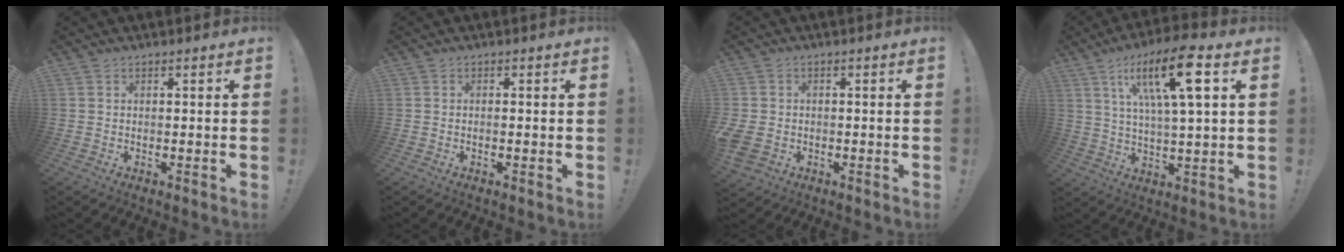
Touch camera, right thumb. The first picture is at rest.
{"total": 0.8, "force": [-0.5, -0.3, 0.5], "torque": [-0.009, -0.002, -0.009]}
{"total": 4.3, "force": [-0.9, 3.6, 2.2], "torque": [-0.065, 0.002, -0.012]}
{"total": 17.2, "force": [7.1, 3.9, 15.1], "torque": [-0.251, -0.018, 0.102]}